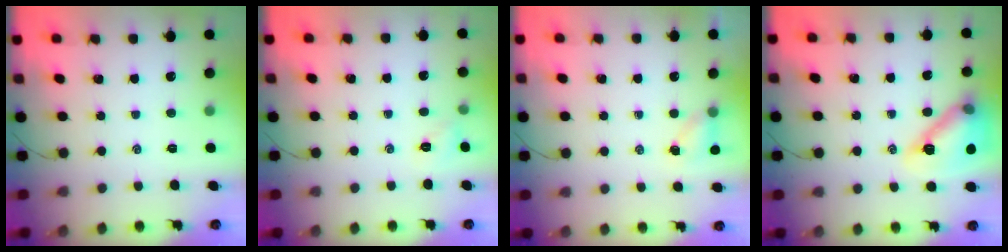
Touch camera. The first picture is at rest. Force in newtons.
{"total": 2.9, "press": 2.8, "slide": 0.5}
{"total": 4.4, "press": 4.2, "slide": 1.3}
{"total": 16.7, "press": 16.6, "slide": 1.8}